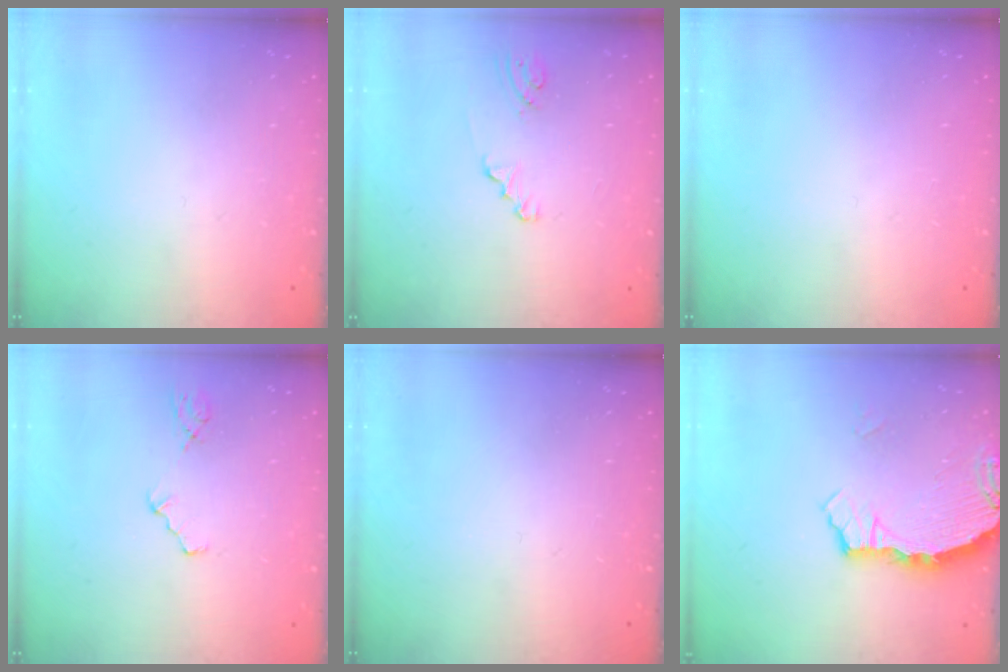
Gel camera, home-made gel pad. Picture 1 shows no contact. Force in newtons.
{"total": 1.3, "press": 1.3, "slide": 0.1}
{"total": 0.0}
{"total": 1.2, "press": 1.2, "slide": 0.3}
{"total": 0.0}
{"total": 3.7, "press": 3.6, "slide": 0.5}